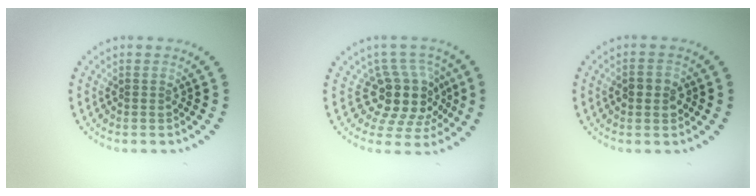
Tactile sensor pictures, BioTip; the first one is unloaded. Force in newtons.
{"total": 4.9, "press": 3.8, "slide": 3.1}
{"total": 2.0, "press": 2.0, "slide": 0.3}